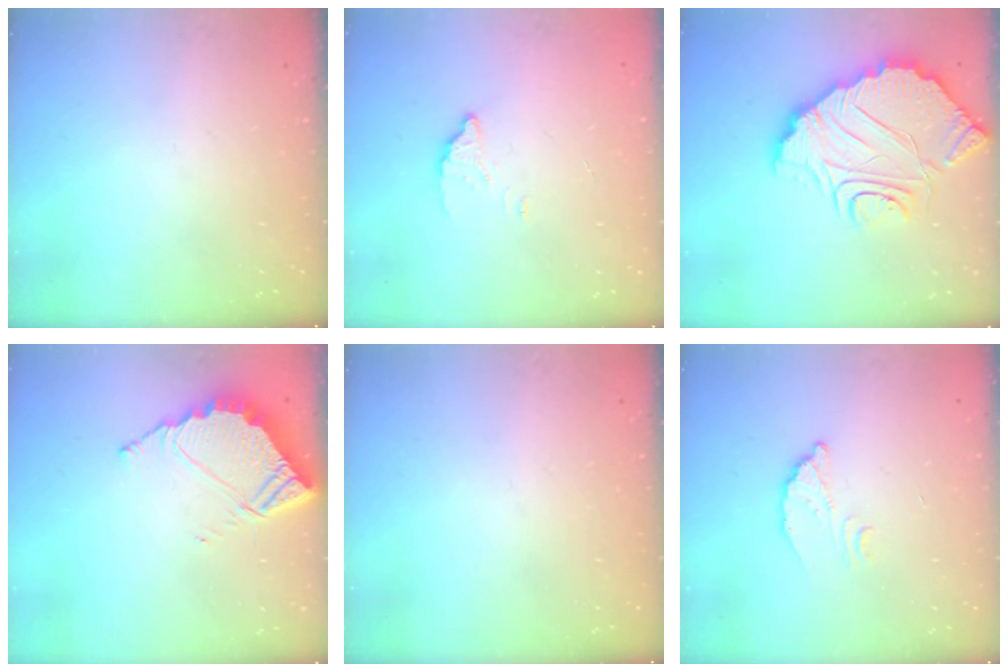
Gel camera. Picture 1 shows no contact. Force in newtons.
{"total": 1.9, "press": 1.9, "slide": 0.0}
{"total": 13.9, "press": 13.9, "slide": 1.3}
{"total": 6.6, "press": 6.6, "slide": 0.3}
{"total": 0.0}
{"total": 4.6, "press": 4.6, "slide": 0.4}